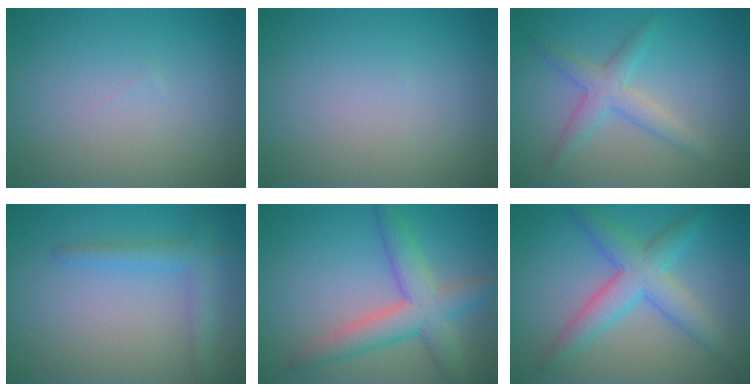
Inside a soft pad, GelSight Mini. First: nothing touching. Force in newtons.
{"total": 0.0}
{"total": 3.0, "press": 3.0, "slide": 0.1}
{"total": 2.3, "press": 2.3, "slide": 0.1}
{"total": 5.5, "press": 5.5, "slide": 0.2}
{"total": 5.0, "press": 5.0, "slide": 0.2}